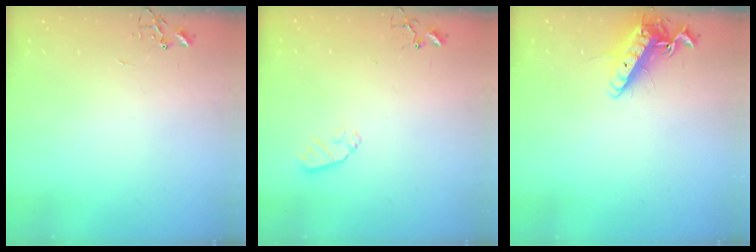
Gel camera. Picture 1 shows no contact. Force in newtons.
{"total": 5.4, "press": 5.4, "slide": 0.4}
{"total": 13.9, "press": 13.9, "slide": 1.3}